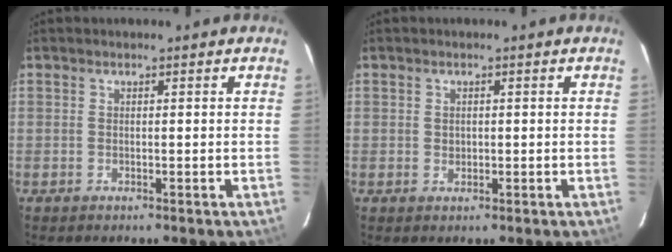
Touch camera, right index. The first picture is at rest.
{"total": 1.3, "force": [0.1, 1.1, 0.6], "torque": [-0.009, 0.003, 0.003]}